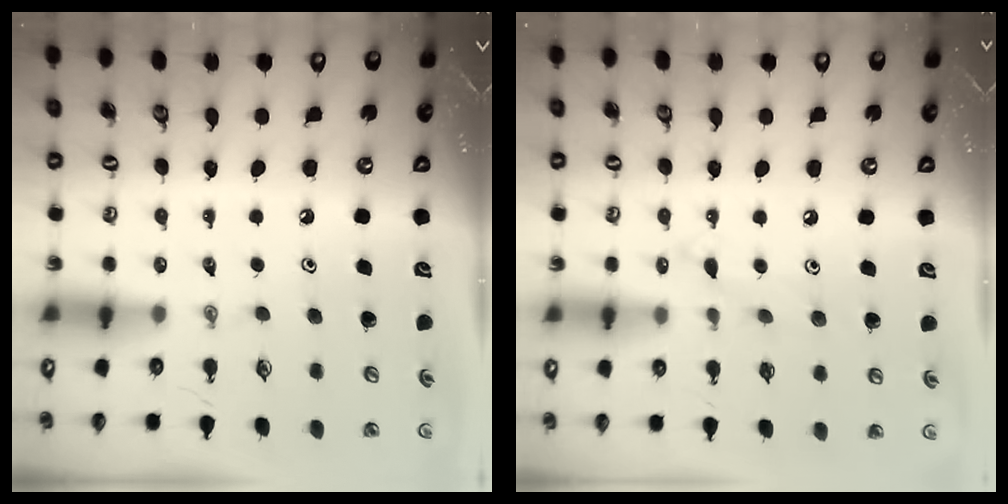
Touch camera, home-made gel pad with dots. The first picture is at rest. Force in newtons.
{"total": 7.1, "press": 7.1, "slide": 0.5}